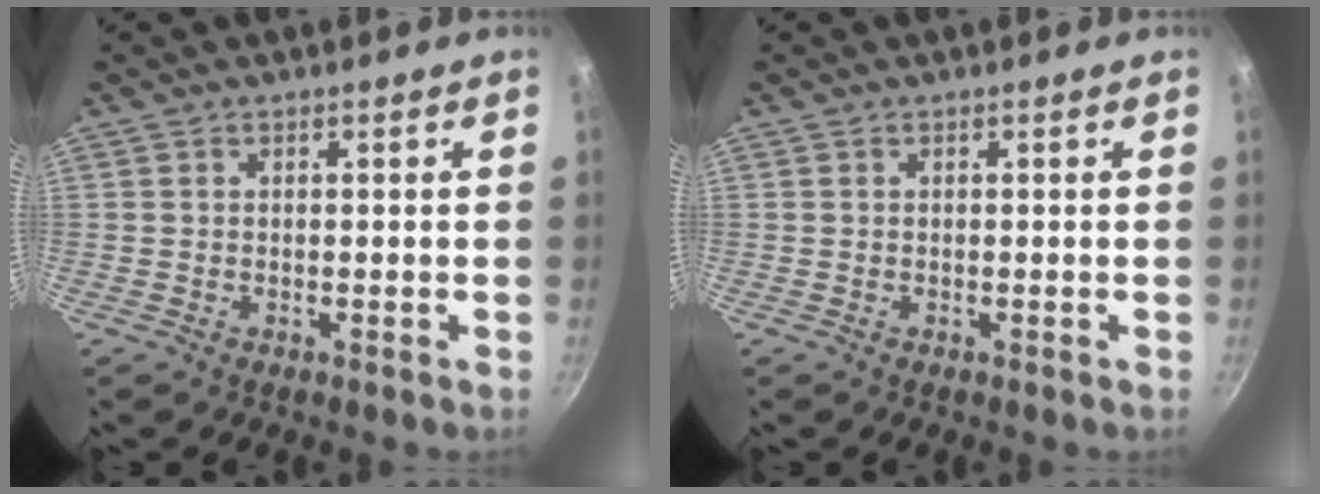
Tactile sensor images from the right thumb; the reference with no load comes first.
{"total": 0.0}